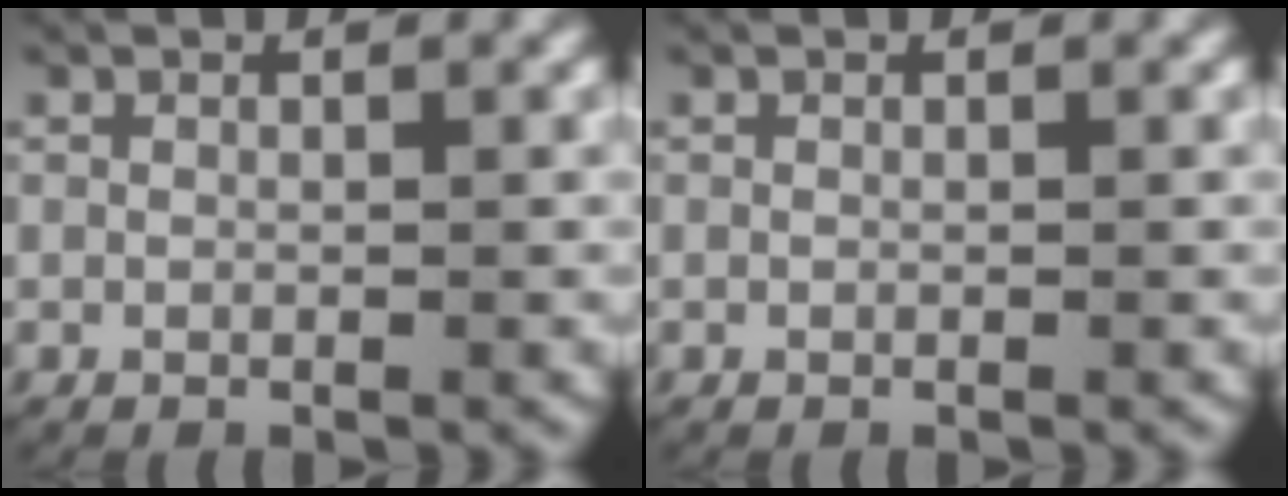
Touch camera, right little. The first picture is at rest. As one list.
[{"total": 0.0}]